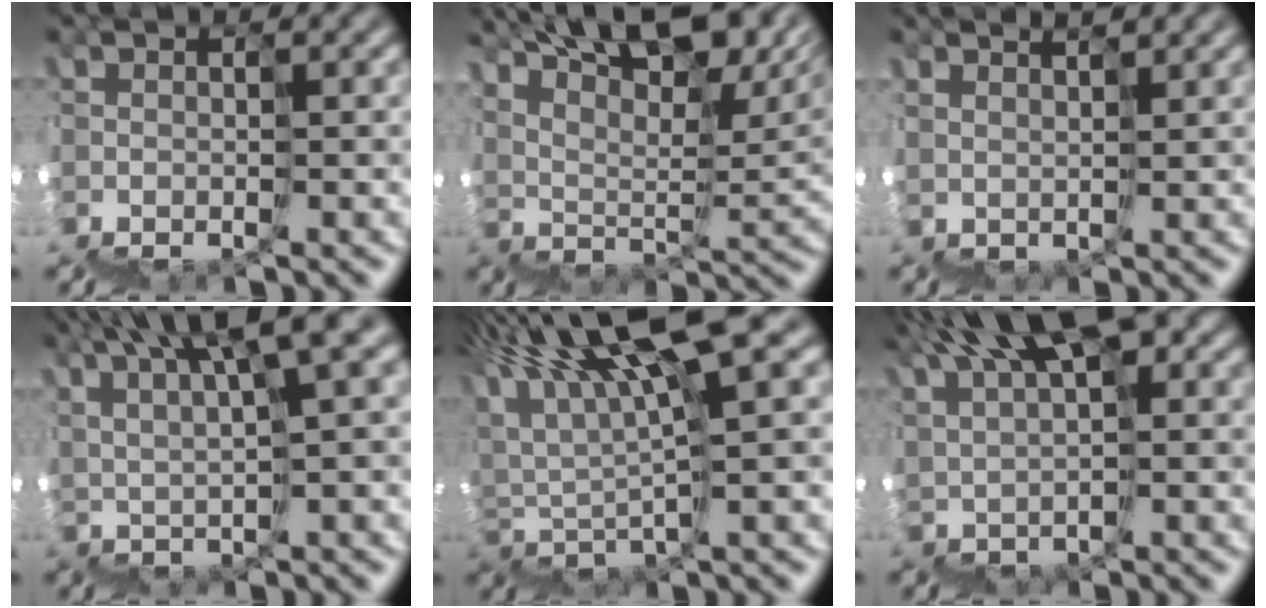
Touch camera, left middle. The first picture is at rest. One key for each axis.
{"total": 13.9, "fx": 12.8, "fy": 2.3, "fz": 5.1, "tx": -0.068, "ty": 0.069, "tz": 0.182}
{"total": 5.1, "fx": 5.1, "fy": 0.1, "fz": -0.5, "tx": 0.017, "ty": 0.052, "tz": 0.084}
{"total": 9.4, "fx": 7.4, "fy": 0.5, "fz": 5.8, "tx": -0.071, "ty": 0.061, "tz": 0.131}
{"total": 8.3, "fx": 6.5, "fy": -0.3, "fz": 5.1, "tx": -0.099, "ty": 0.045, "tz": 0.108}
{"total": 7.9, "fx": 6.6, "fy": 1.5, "fz": 4.2, "tx": -0.075, "ty": 0.047, "tz": 0.113}